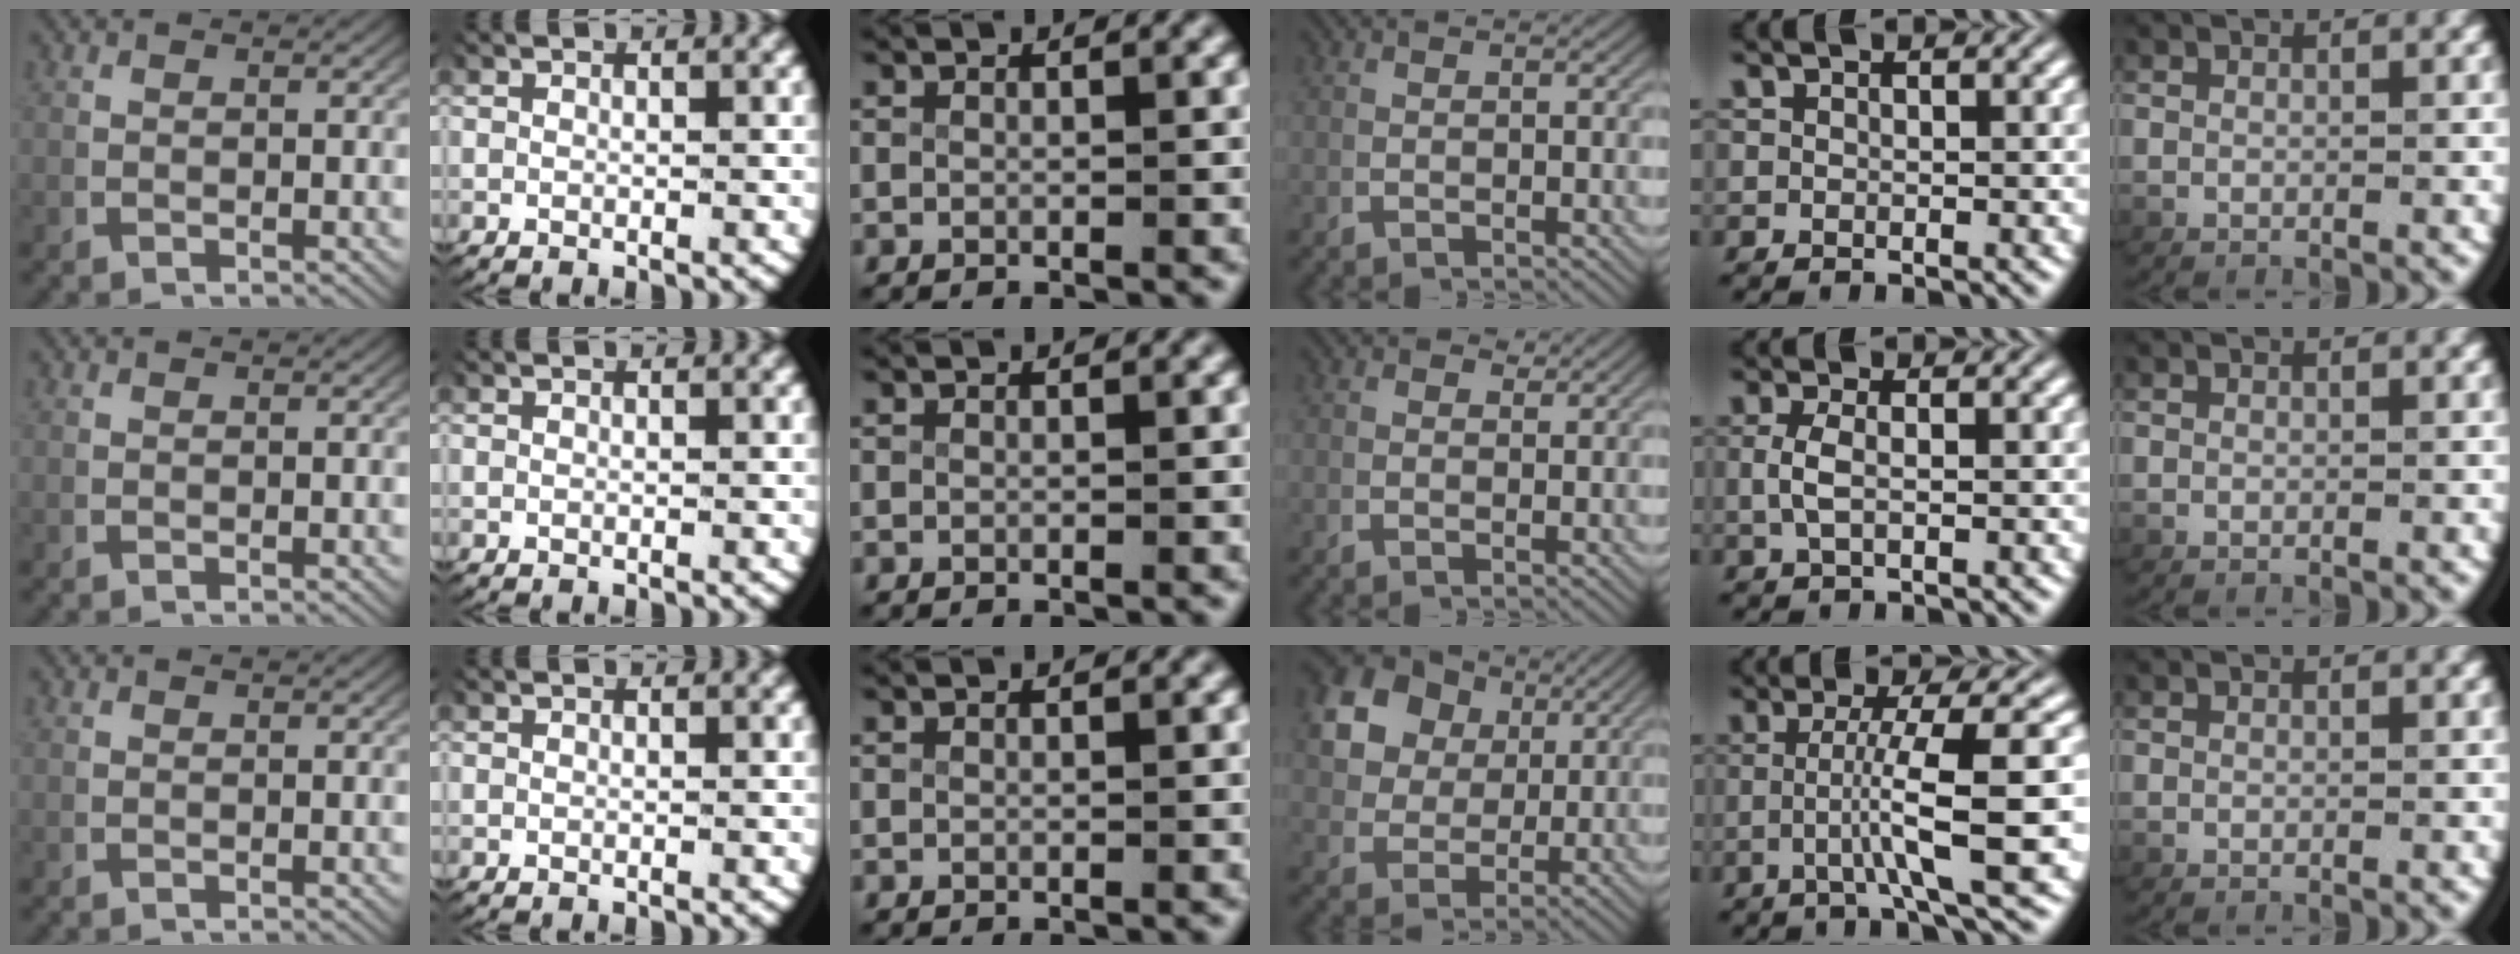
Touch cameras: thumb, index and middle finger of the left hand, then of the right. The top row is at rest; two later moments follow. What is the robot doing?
{"motion": "grasp_and_lifting", "object": "card"}